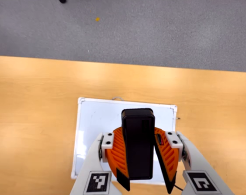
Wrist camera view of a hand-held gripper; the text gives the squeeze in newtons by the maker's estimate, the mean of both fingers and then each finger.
{"total": 10.2, "left": 10.2, "right": 10.2}